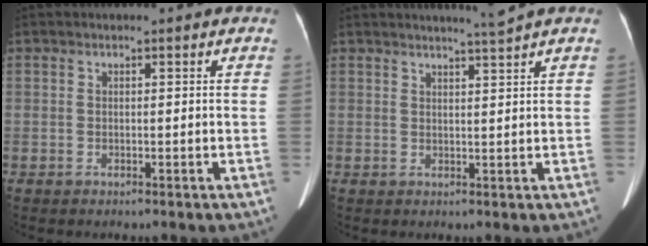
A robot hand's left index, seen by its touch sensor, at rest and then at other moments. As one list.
[{"total": 2.8, "force": [2.3, -1.3, 0.8], "torque": [-0.014, -0.013, 0.041]}]